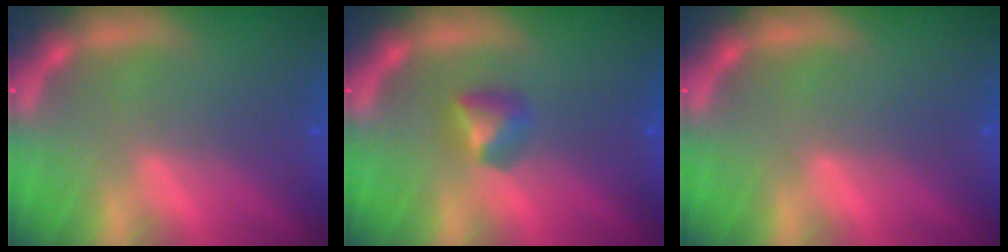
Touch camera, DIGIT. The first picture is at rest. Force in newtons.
{"total": 1.9}
{"total": 0.0}